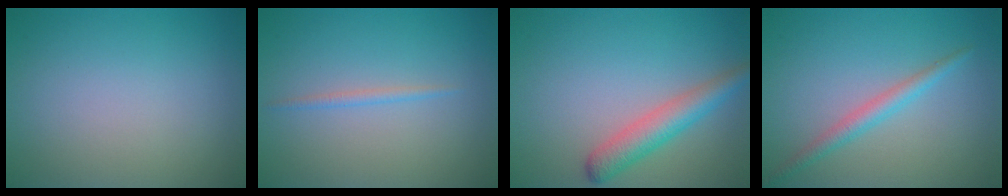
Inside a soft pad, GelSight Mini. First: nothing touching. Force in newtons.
{"total": 0.9, "press": 0.9, "slide": 0.1}
{"total": 3.7, "press": 3.7, "slide": 0.2}
{"total": 2.0, "press": 2.0, "slide": 0.1}